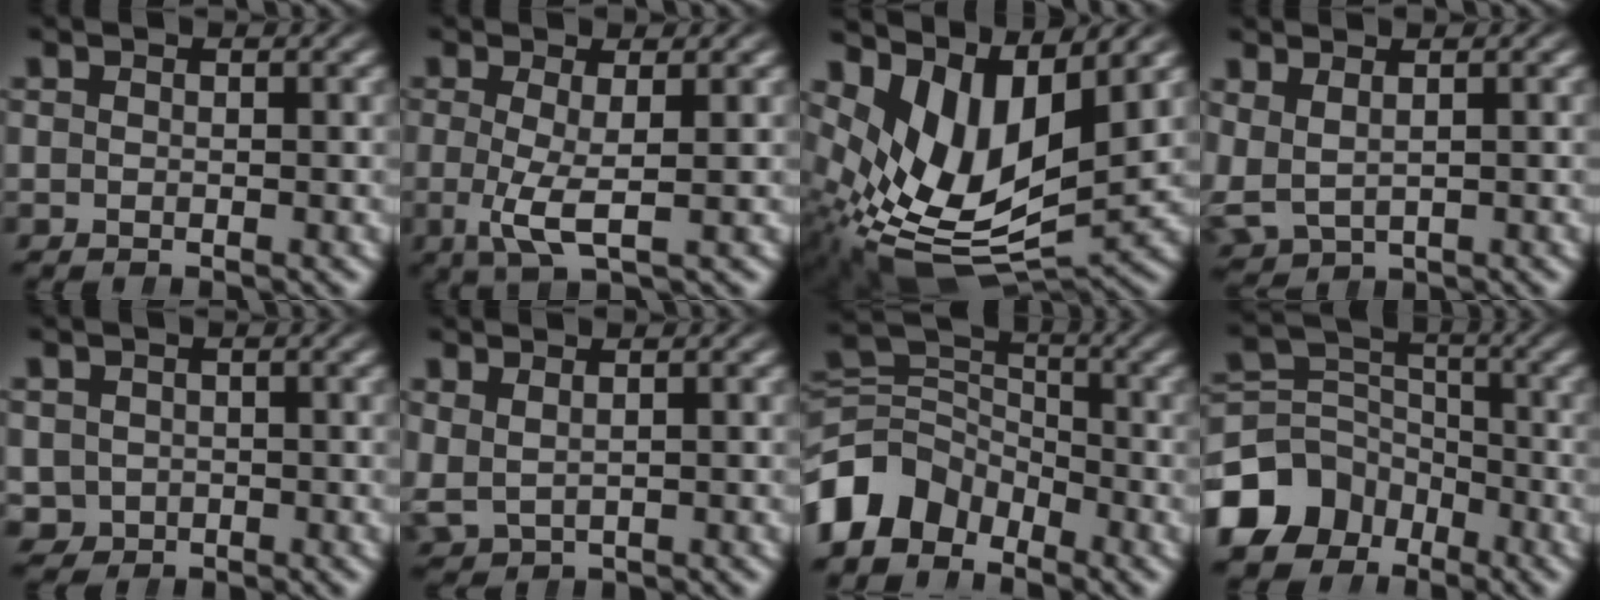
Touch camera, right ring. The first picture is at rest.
{"total": 3.6, "force": [-0.5, 0.8, 3.5], "torque": [-0.070, -0.014, -0.001]}
{"total": 13.0, "force": [0.0, 8.7, 9.6], "torque": [-0.205, -0.041, 0.018]}
{"total": 4.3, "force": [0.6, 3.9, 1.7], "torque": [-0.076, -0.023, 0.027]}
{"total": 5.4, "force": [-1.3, 4.9, 1.7], "torque": [-0.054, -0.038, -0.003]}
{"total": 2.6, "force": [0.9, 2.2, 1.0], "torque": [-0.040, -0.008, 0.031]}
{"total": 10.5, "force": [-2.3, 9.0, 4.8], "torque": [-0.103, -0.027, -0.046]}
{"total": 9.3, "force": [-2.9, 7.9, 3.9], "torque": [-0.068, -0.037, -0.044]}